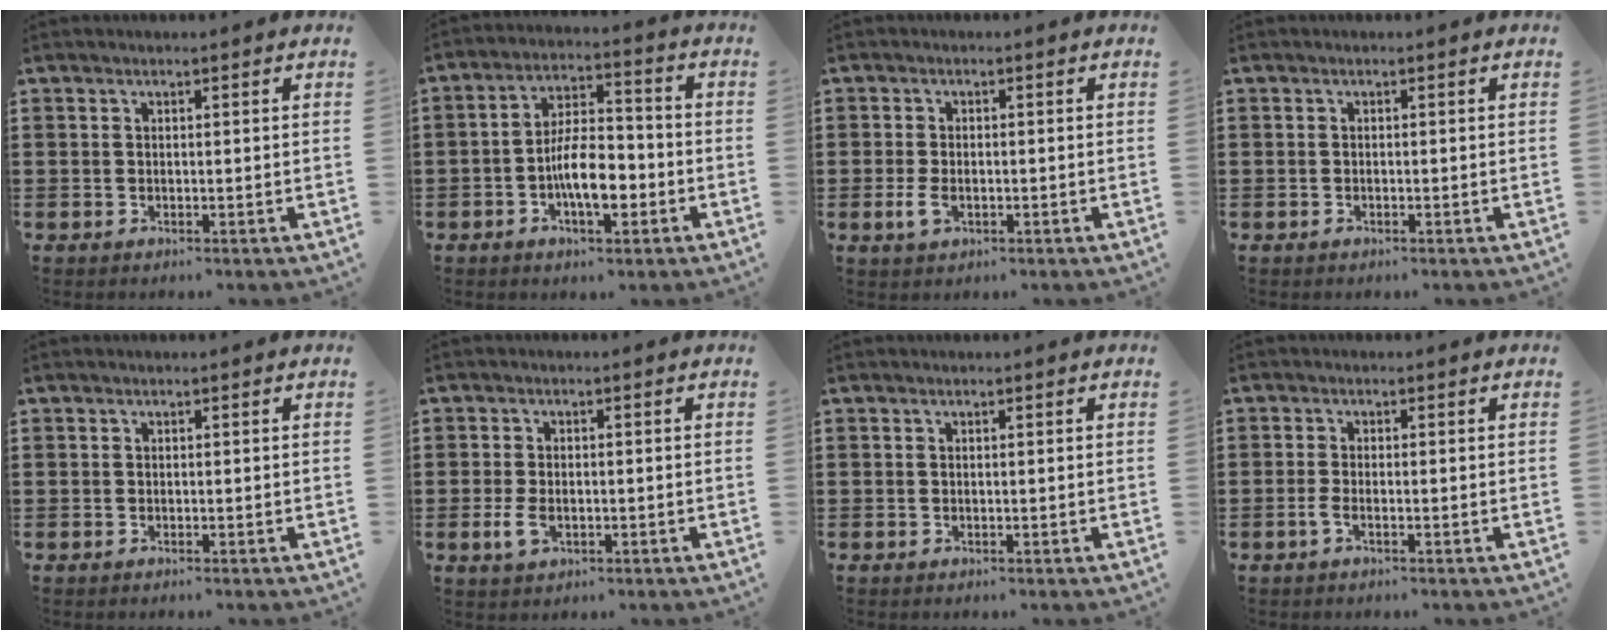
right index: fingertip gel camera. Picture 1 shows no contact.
{"total": 8.4, "force": [-2.9, 3.5, 7.0], "torque": [-0.122, 0.005, -0.056]}
{"total": 2.5, "force": [-0.9, 1.3, 1.9], "torque": [-0.060, -0.012, -0.020]}
{"total": 0.0}
{"total": 0.0}
{"total": 2.8, "force": [-0.9, 1.6, 2.1], "torque": [-0.061, -0.012, -0.021]}
{"total": 0.0}
{"total": 1.7, "force": [-0.8, 0.3, 1.4], "torque": [-0.040, -0.006, -0.019]}